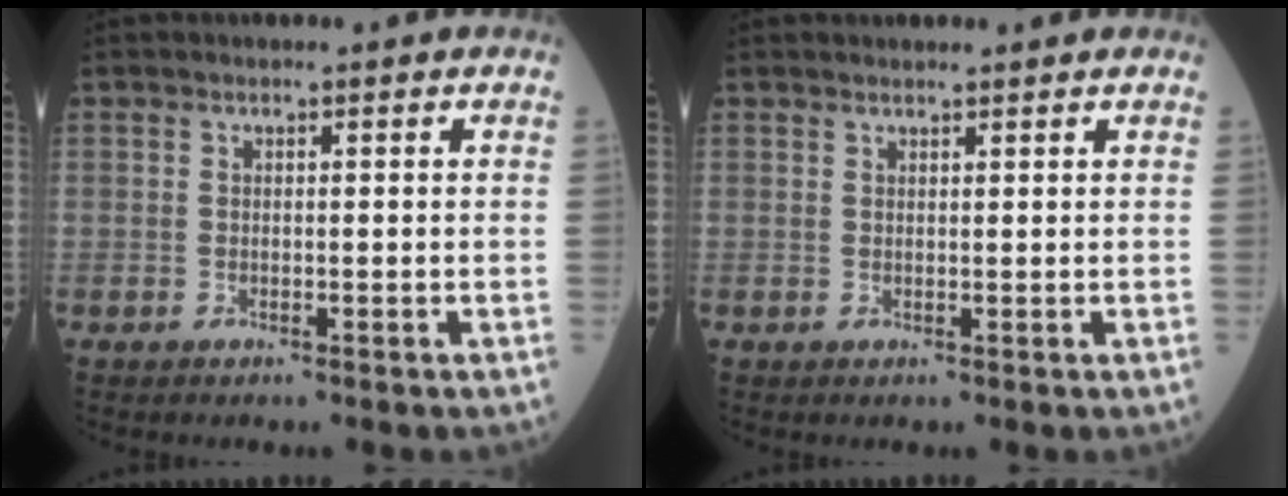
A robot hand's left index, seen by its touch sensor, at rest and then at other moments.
{"total": 1.7, "force": [1.6, 0.3, 0.4], "torque": [-0.007, 0.011, 0.023]}